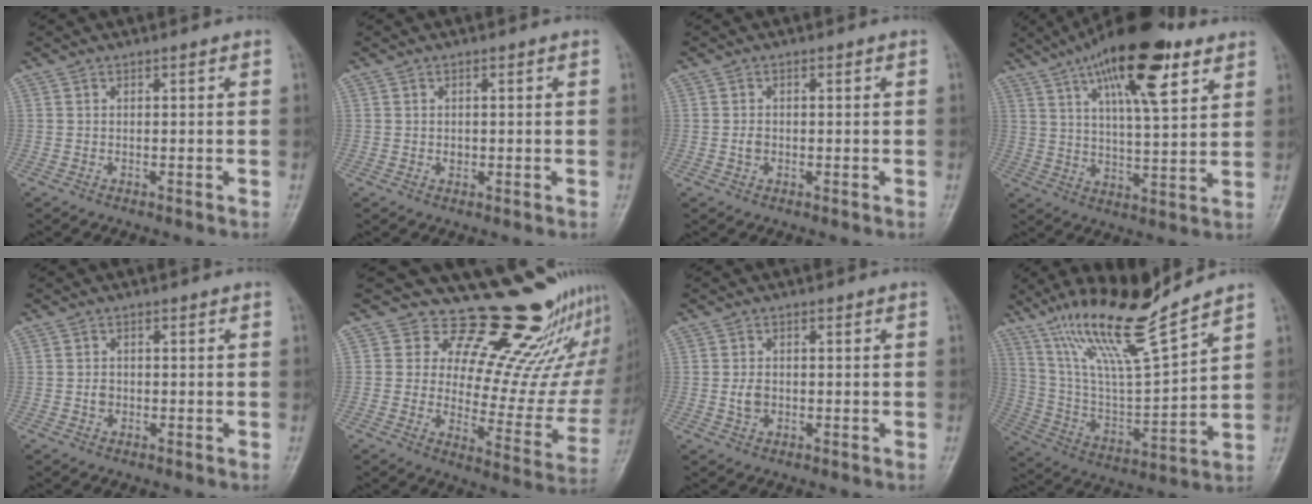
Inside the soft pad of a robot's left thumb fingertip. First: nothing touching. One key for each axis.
{"total": 1.1, "fx": 0.0, "fy": 0.9, "fz": 0.6, "tx": -0.004, "ty": 0.001, "tz": 0.001}
{"total": 1.6, "fx": -0.2, "fy": 1.2, "fz": 1.0, "tx": -0.013, "ty": 0.002, "tz": -0.005}
{"total": 19.0, "fx": 10.2, "fy": 6.1, "fz": 14.8, "tx": -0.221, "ty": -0.026, "tz": 0.165}
{"total": 1.7, "fx": -0.3, "fy": 1.5, "fz": 0.8, "tx": -0.007, "ty": 0.005, "tz": -0.005}
{"total": 20.9, "fx": 17.8, "fy": 7.9, "fz": 7.7, "tx": -0.036, "ty": -0.146, "tz": 0.222}
{"total": 2.7, "fx": -0.2, "fy": 2.0, "fz": 1.8, "tx": -0.027, "ty": 0.002, "tz": -0.005}
{"total": 17.8, "fx": 13.7, "fy": 1.8, "fz": 11.3, "tx": -0.193, "ty": -0.072, "tz": 0.264}